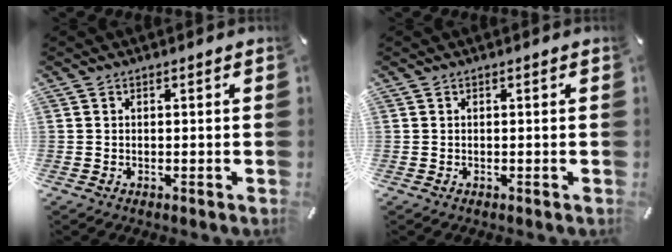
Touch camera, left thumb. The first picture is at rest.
{"total": 0.0}